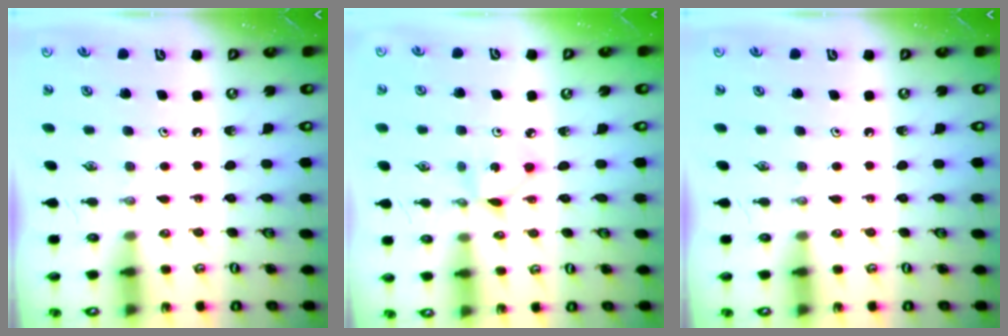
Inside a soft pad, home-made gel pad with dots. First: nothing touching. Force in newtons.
{"total": 2.4, "press": 2.4, "slide": 0.1}
{"total": 0.0}